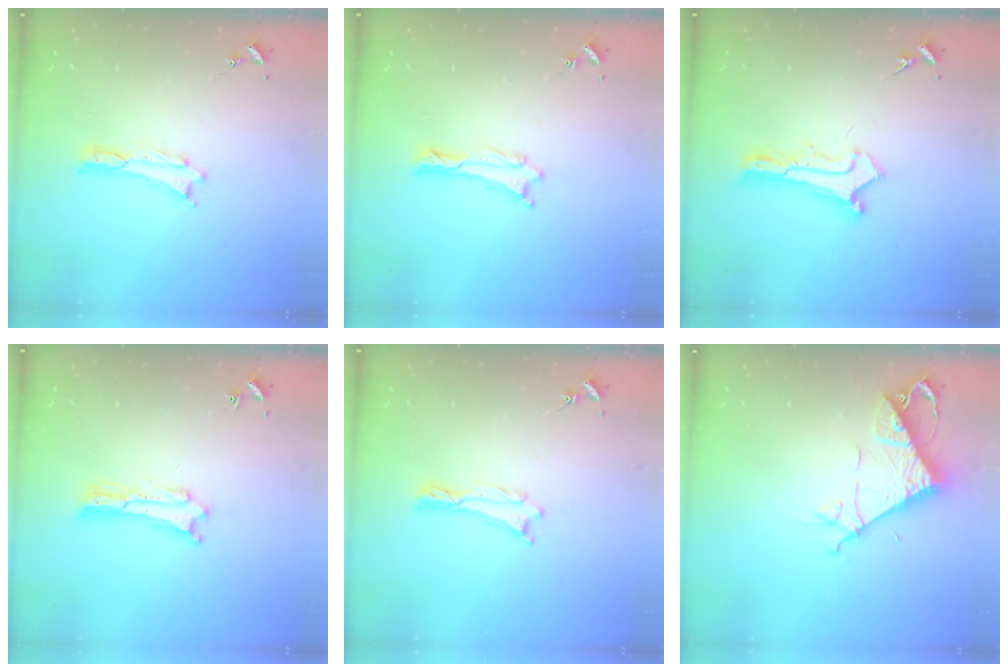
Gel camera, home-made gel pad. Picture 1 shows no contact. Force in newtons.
{"total": 0.0}
{"total": 1.1, "press": 1.1, "slide": 0.1}
{"total": 0.9, "press": 0.9, "slide": 0.2}
{"total": 0.0}
{"total": 7.7, "press": 7.7, "slide": 0.6}